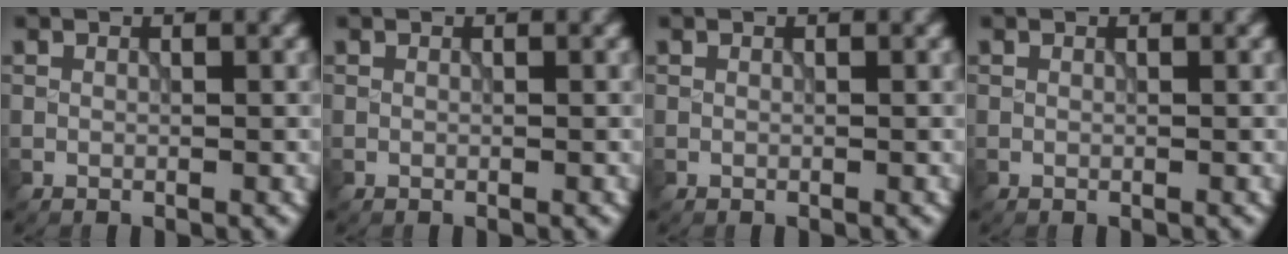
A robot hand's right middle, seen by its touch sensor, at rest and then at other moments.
{"total": 0.0}
{"total": 0.0}
{"total": 0.0}